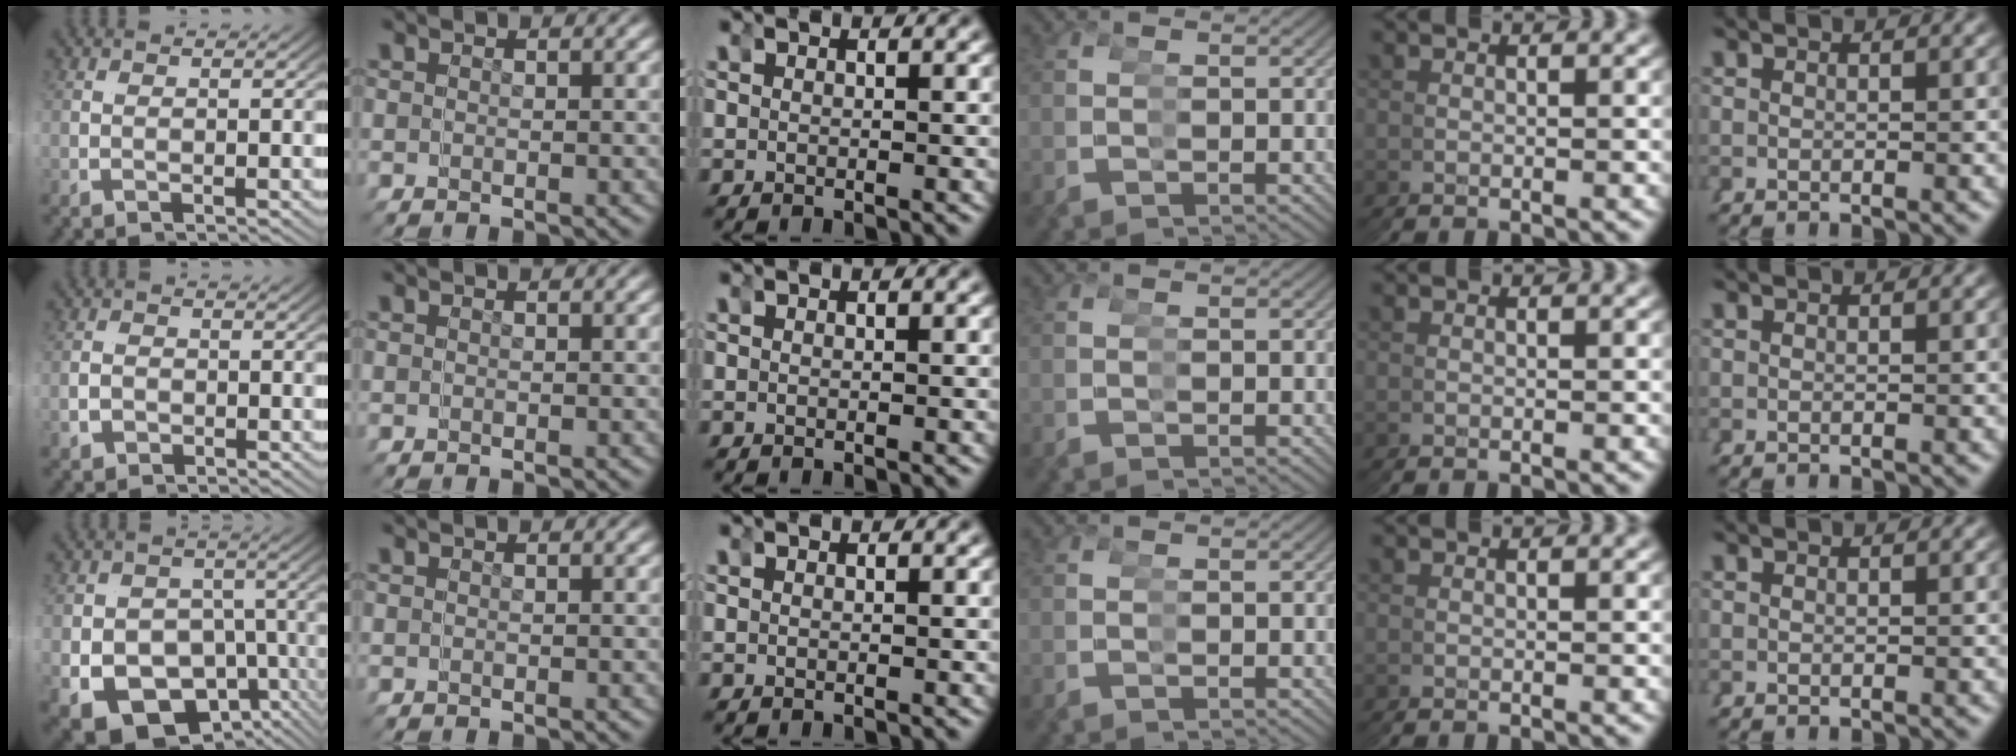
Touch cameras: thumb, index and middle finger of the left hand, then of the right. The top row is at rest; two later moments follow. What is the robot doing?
{"motion": "grasp_and_lifting", "object": "bandage"}